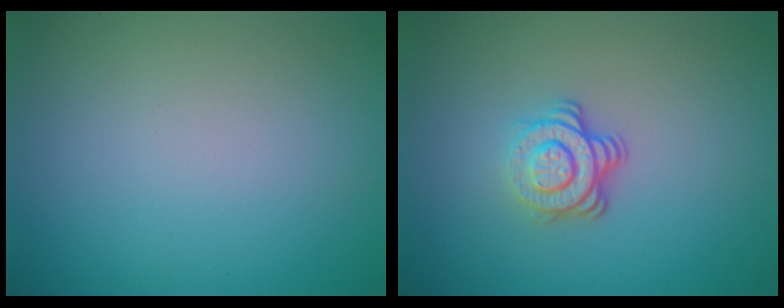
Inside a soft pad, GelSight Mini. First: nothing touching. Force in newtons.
{"total": 3.7, "press": 2.6, "slide": 2.6}